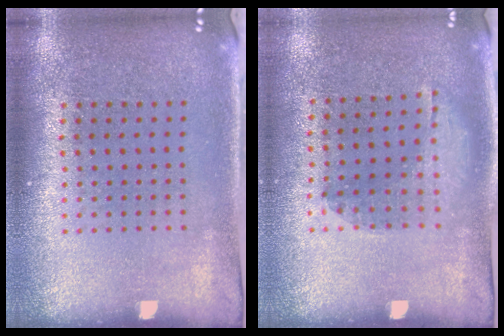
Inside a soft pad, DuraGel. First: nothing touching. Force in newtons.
{"total": 1.2, "press": 0.9, "slide": 0.9}